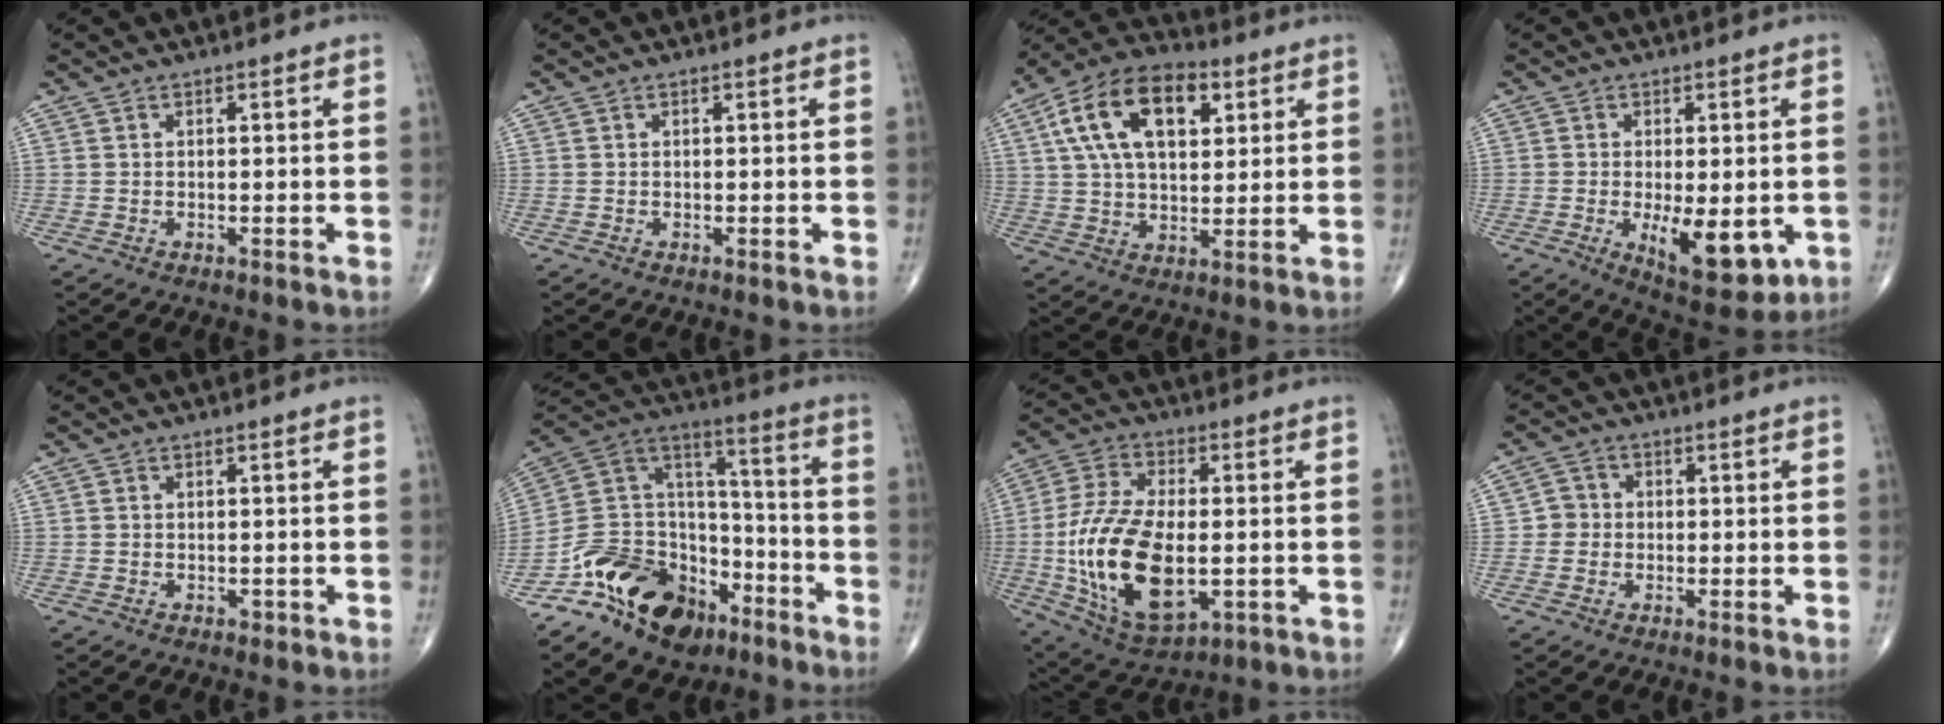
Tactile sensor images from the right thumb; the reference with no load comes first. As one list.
[{"total": 0.0}, {"total": 17.8, "force": [6.1, 10.0, 13.4], "torque": [-0.217, 0.005, 0.101]}, {"total": 11.5, "force": [-2.8, 5.1, 10.0], "torque": [-0.130, -0.019, -0.031]}, {"total": 0.7, "force": [-0.3, 0.5, 0.2], "torque": [-0.003, 0.001, -0.005]}, {"total": 21.6, "force": [-13.1, 13.1, 11.1], "torque": [-0.162, 0.097, -0.228]}, {"total": 20.8, "force": [-2.8, 10.6, 17.6], "torque": [-0.349, -0.006, -0.033]}, {"total": 3.4, "force": [-0.4, 3.2, 0.9], "torque": [0.005, 0.008, -0.016]}]